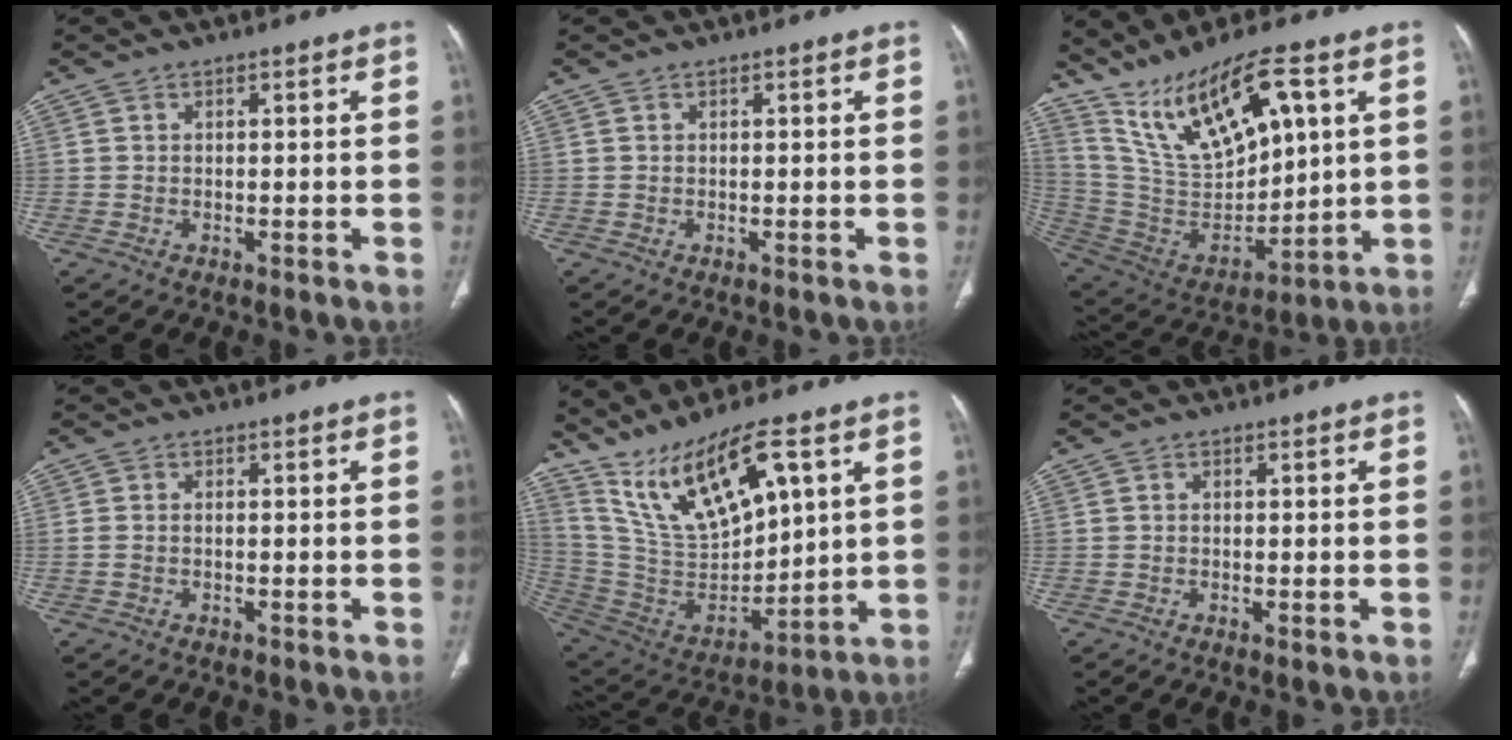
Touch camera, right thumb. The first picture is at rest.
{"total": 0.0}
{"total": 20.9, "force": [9.6, 8.0, 16.7], "torque": [-0.290, -0.025, 0.200]}
{"total": 1.0, "force": [-0.1, 0.6, 0.8], "torque": [-0.029, 0.007, 0.001]}
{"total": 19.8, "force": [10.4, 7.1, 15.3], "torque": [-0.262, -0.039, 0.219]}
{"total": 0.8, "force": [-0.2, 0.2, 0.8], "torque": [-0.018, -0.004, -0.004]}